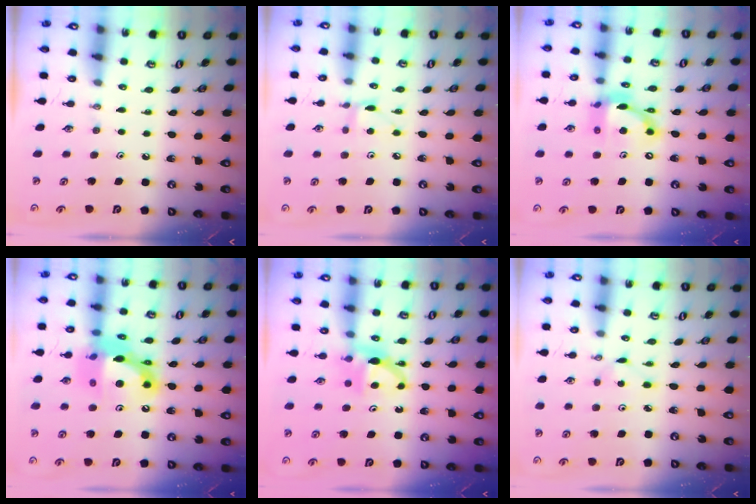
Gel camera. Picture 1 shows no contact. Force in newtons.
{"total": 5.1, "press": 5.1, "slide": 0.6}
{"total": 13.0, "press": 13.0, "slide": 0.4}
{"total": 16.1, "press": 16.0, "slide": 1.4}
{"total": 7.2, "press": 7.2, "slide": 0.2}
{"total": 1.3, "press": 1.3, "slide": 0.2}